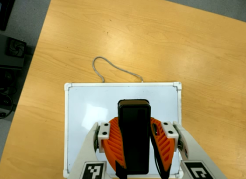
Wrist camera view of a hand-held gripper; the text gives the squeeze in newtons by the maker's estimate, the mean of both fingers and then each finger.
{"total": 9.8, "left": 7.7, "right": 11.9}